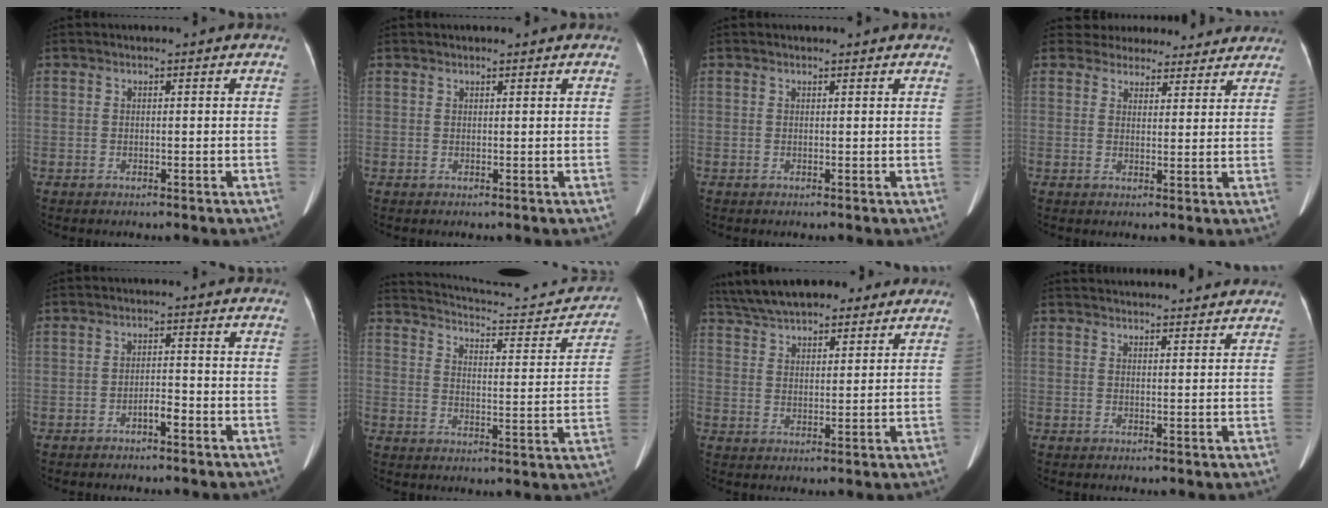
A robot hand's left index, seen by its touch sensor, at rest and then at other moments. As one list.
[{"total": 1.7, "force": [1.5, 0.3, 0.6], "torque": [-0.007, 0.008, 0.020]}, {"total": 2.2, "force": [2.0, 0.4, 0.8], "torque": [-0.010, 0.002, 0.019]}, {"total": 12.9, "force": [11.9, 4.7, 1.6], "torque": [0.003, 0.003, 0.141]}, {"total": 1.9, "force": [-1.6, 0.2, 1.0], "torque": [-0.011, -0.005, -0.025]}, {"total": 19.4, "force": [18.2, 3.1, 5.9], "torque": [-0.078, -0.041, 0.233]}, {"total": 17.8, "force": [14.9, 5.6, 8.0], "torque": [-0.147, 0.039, 0.230]}, {"total": 15.8, "force": [14.9, 2.5, 4.6], "torque": [-0.053, 0.032, 0.190]}]